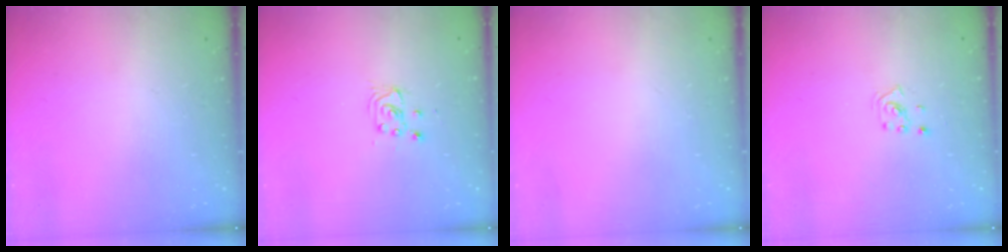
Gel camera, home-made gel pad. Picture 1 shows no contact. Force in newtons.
{"total": 2.9, "press": 2.9, "slide": 0.4}
{"total": 0.0}
{"total": 2.0, "press": 2.0, "slide": 0.6}